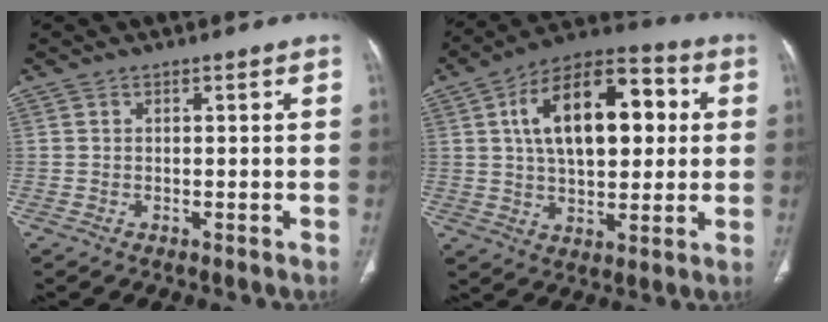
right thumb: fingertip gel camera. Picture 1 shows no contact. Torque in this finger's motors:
{"motor_torque": [-0.77, 3.11, 1.14, 0.93, 0.18]}